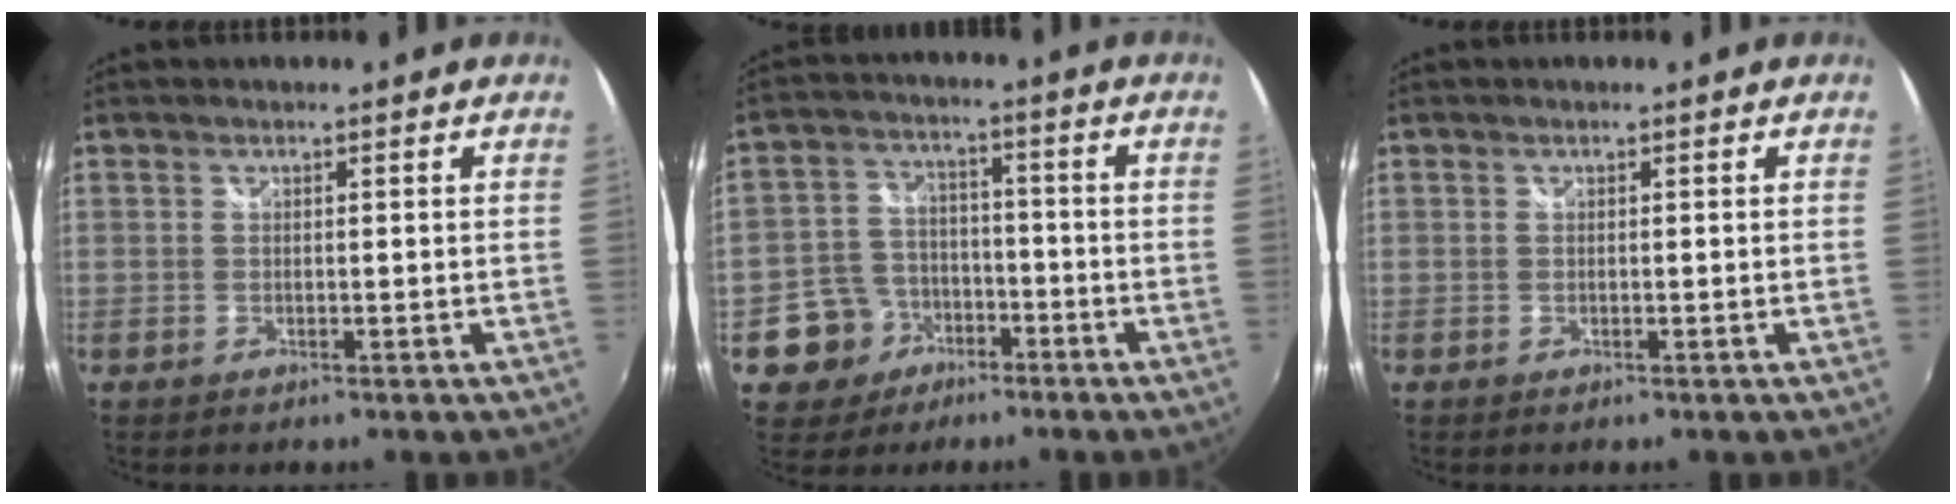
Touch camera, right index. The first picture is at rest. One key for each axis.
{"total": 9.5, "fx": -4.7, "fy": 8.1, "fz": 2.0, "tx": -0.069, "ty": 0.026, "tz": -0.066}
{"total": 0.0}